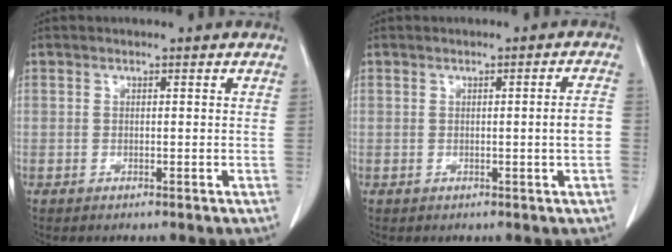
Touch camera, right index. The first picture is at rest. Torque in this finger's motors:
{"motor_torque": [0.32, -0.21, 0.15, 0.03]}